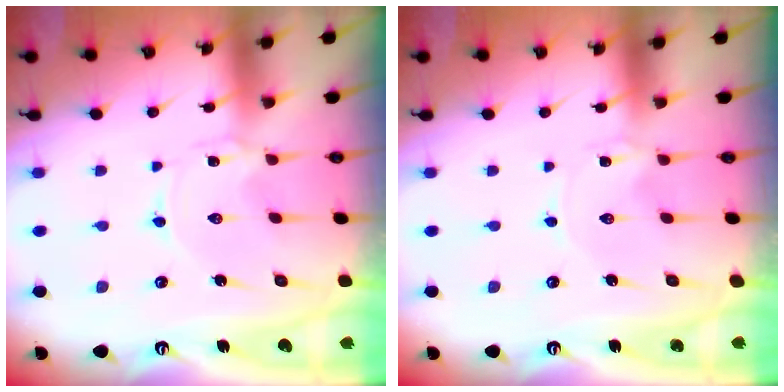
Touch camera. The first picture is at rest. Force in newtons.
{"total": 0.0}